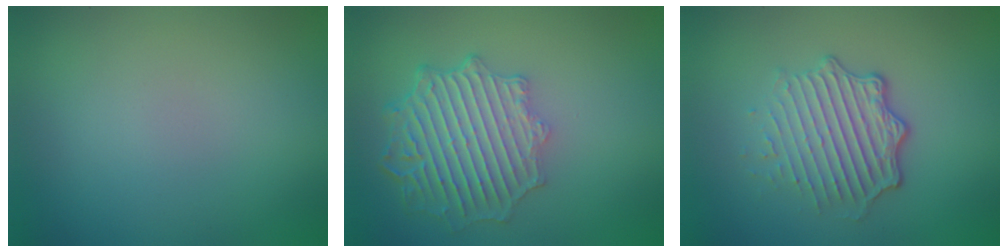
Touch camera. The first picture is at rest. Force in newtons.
{"total": 6.5, "press": 5.0, "slide": 4.1}
{"total": 4.7, "press": 3.4, "slide": 3.2}